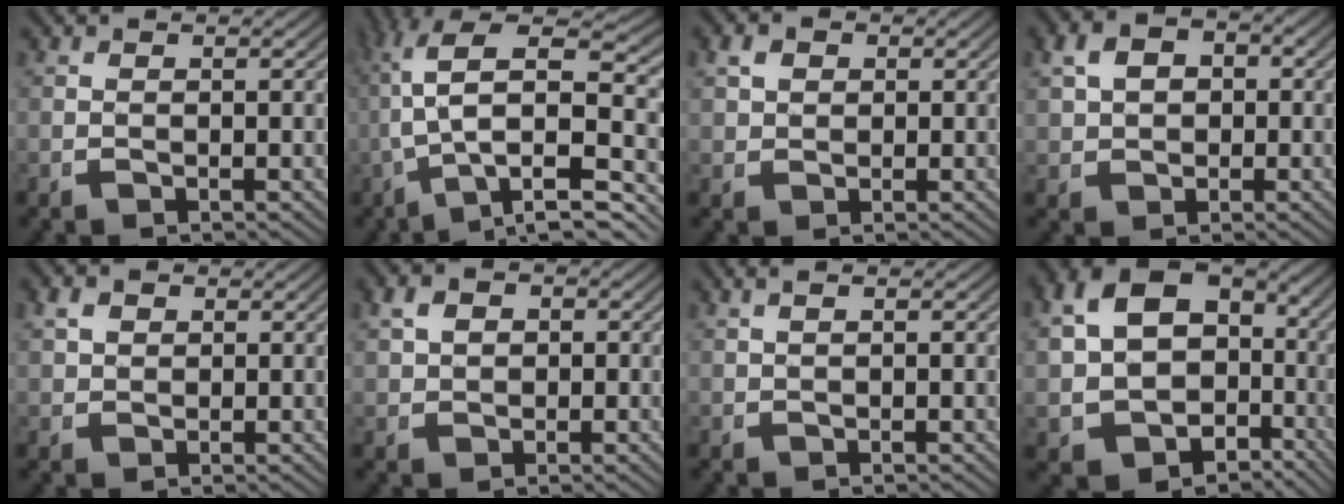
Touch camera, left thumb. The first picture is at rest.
{"total": 9.7, "force": [0.5, 5.1, 8.3], "torque": [-0.155, -0.022, 0.031]}
{"total": 2.4, "force": [1.2, 1.8, 1.1], "torque": [-0.025, -0.003, 0.026]}
{"total": 4.7, "force": [1.0, 3.6, 2.8], "torque": [-0.056, -0.003, 0.023]}
{"total": 2.1, "force": [1.3, 1.4, 0.9], "torque": [-0.020, -0.002, 0.030]}
{"total": 2.8, "force": [1.0, 2.2, 1.5], "torque": [-0.034, -0.001, 0.021]}
{"total": 1.0, "force": [0.6, 0.1, 0.8], "torque": [-0.014, 0.004, 0.015]}
{"total": 14.8, "force": [-2.3, 12.2, 7.9], "torque": [-0.209, -0.079, -0.009]}